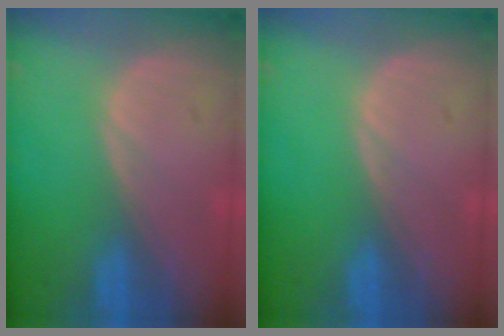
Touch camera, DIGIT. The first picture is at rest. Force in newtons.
{"total": 0.0}